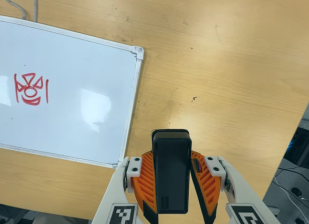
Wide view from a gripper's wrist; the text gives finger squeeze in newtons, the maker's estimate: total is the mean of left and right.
{"total": 6.6, "left": 5.3, "right": 7.8}